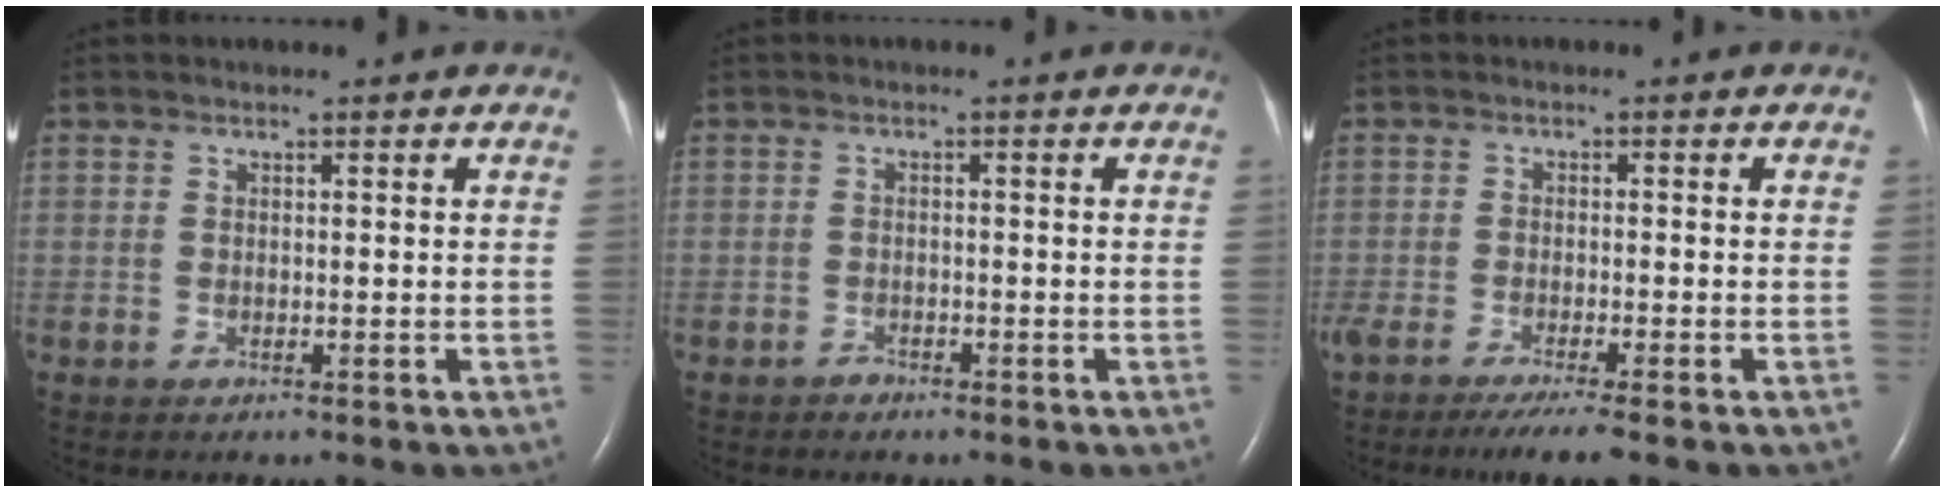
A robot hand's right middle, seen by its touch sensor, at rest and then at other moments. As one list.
[{"total": 0.9, "force": [-0.8, 0.4, 0.0], "torque": [0.004, 0.002, -0.017]}, {"total": 6.1, "force": [-4.8, -0.1, 3.8], "torque": [-0.059, -0.015, -0.076]}]